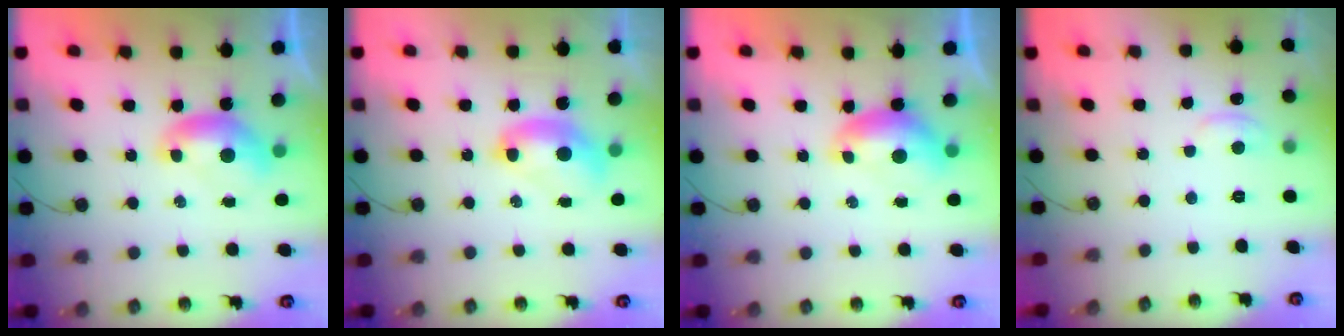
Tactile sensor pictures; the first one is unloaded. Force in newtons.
{"total": 2.5, "press": 2.5, "slide": 0.1}
{"total": 0.0}
{"total": 2.1, "press": 2.0, "slide": 0.5}